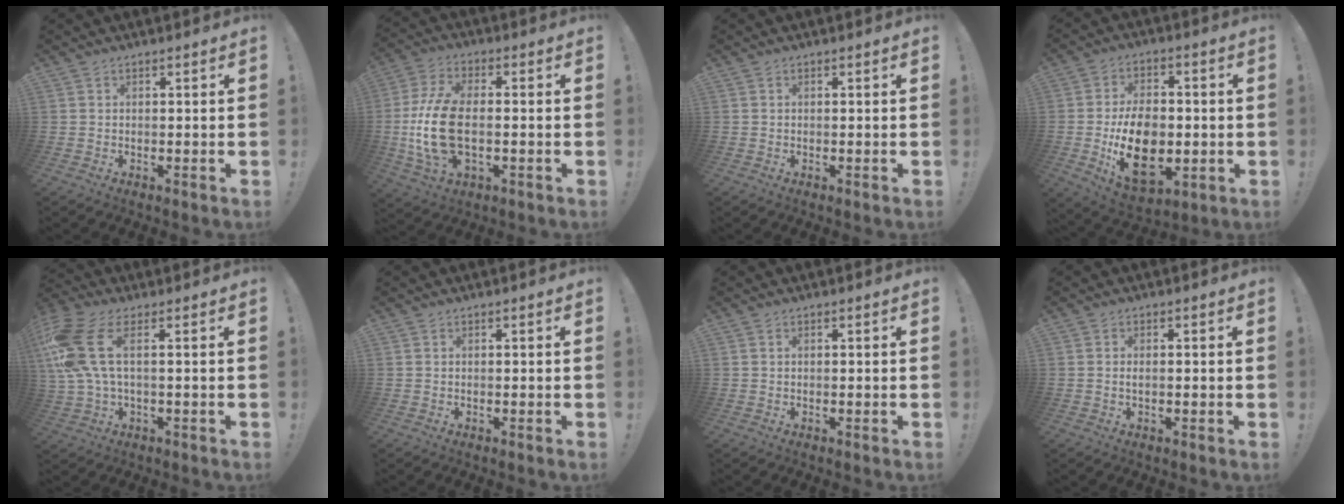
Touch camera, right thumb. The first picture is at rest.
{"total": 15.8, "force": [-1.8, 8.6, 13.2], "torque": [-0.275, -0.001, -0.025]}
{"total": 0.0}
{"total": 17.8, "force": [-3.8, 11.5, 13.0], "torque": [-0.217, 0.003, -0.060]}
{"total": 14.3, "force": [3.1, 6.9, 12.2], "torque": [-0.256, -0.003, 0.058]}
{"total": 0.0}
{"total": 0.0}
{"total": 1.0, "force": [-0.2, 0.4, 0.9], "torque": [-0.026, 0.003, -0.002]}